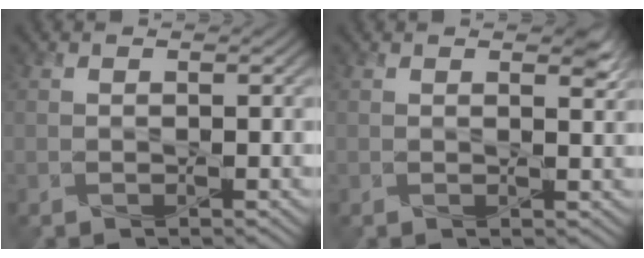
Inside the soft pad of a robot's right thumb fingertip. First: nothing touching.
{"total": 1.7, "force": [1.2, 0.5, 1.1], "torque": [-0.017, -0.008, 0.023]}